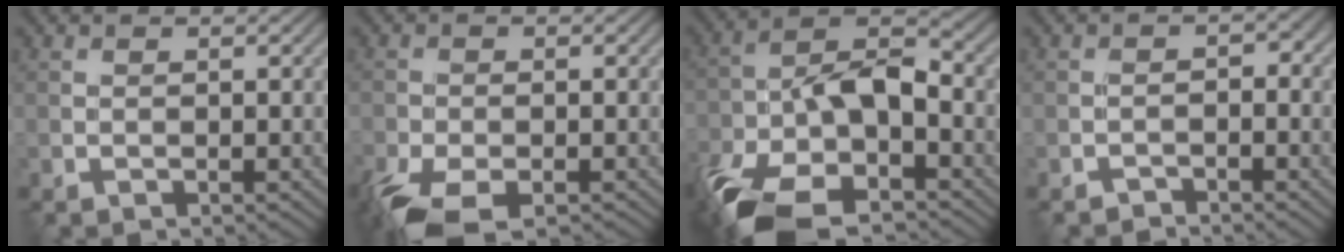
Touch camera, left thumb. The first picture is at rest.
{"total": 6.7, "force": [-4.4, 2.6, 4.3], "torque": [-0.089, -0.021, -0.084]}
{"total": 13.7, "force": [-6.9, 6.2, 10.1], "torque": [-0.207, -0.023, -0.136]}
{"total": 1.7, "force": [-1.4, 0.7, 0.5], "torque": [-0.005, 0.005, -0.029]}